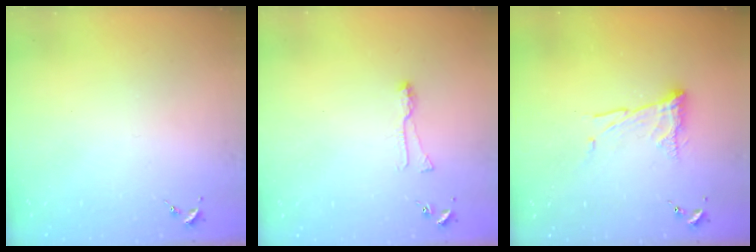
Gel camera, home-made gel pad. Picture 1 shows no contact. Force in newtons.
{"total": 6.4, "press": 6.4, "slide": 0.7}
{"total": 10.5, "press": 10.5, "slide": 0.9}